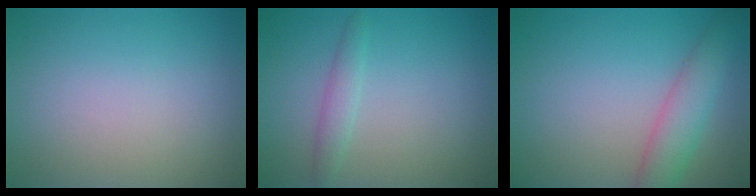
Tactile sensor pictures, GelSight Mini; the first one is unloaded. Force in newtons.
{"total": 1.6, "press": 1.6, "slide": 0.1}
{"total": 4.0, "press": 4.0, "slide": 0.1}